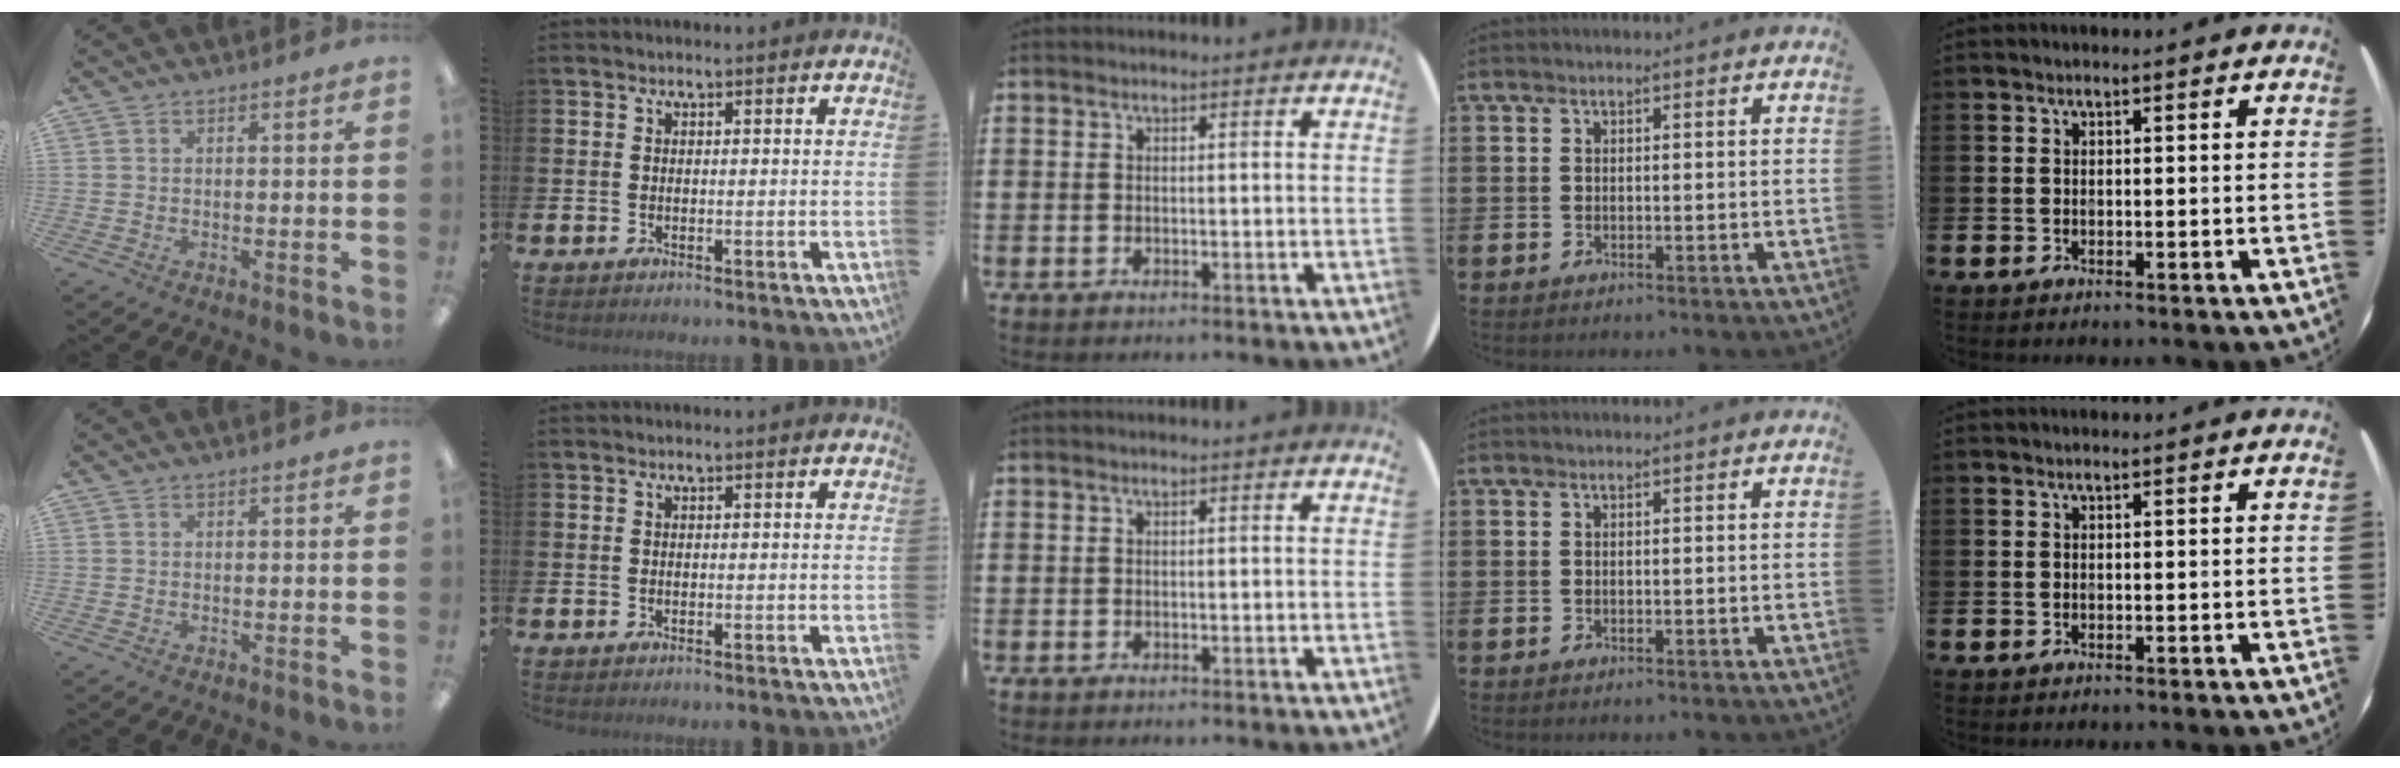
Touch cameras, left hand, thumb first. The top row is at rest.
{}